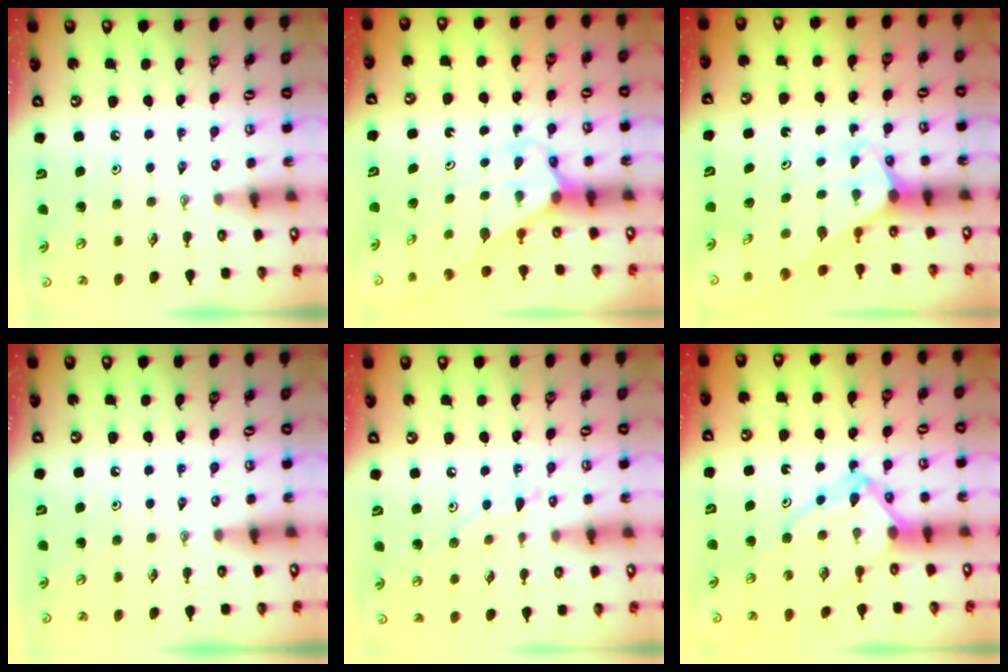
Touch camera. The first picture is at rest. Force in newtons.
{"total": 2.7, "press": 2.7, "slide": 0.1}
{"total": 1.9, "press": 1.9, "slide": 0.1}
{"total": 0.0}
{"total": 5.9, "press": 5.8, "slide": 0.7}
{"total": 11.4, "press": 11.3, "slide": 1.0}